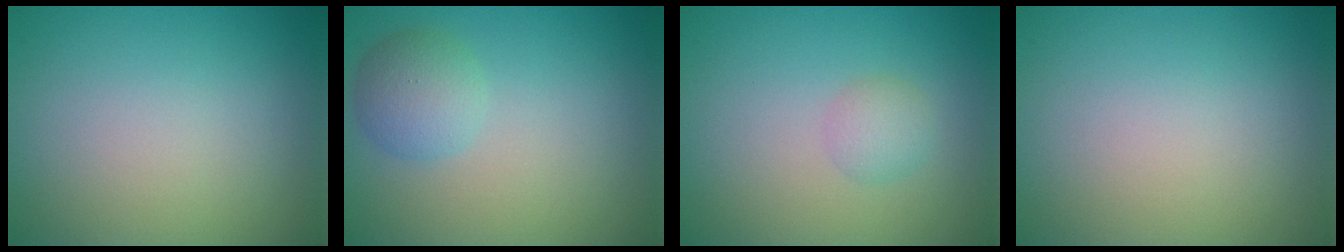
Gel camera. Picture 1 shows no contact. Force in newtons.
{"total": 2.7, "press": 2.7, "slide": 0.2}
{"total": 1.4, "press": 1.4, "slide": 0.0}
{"total": 0.0}